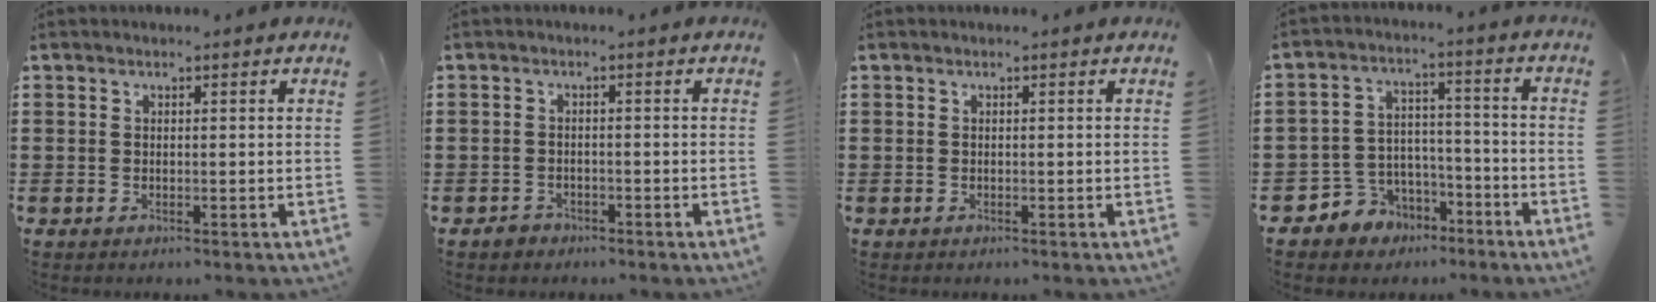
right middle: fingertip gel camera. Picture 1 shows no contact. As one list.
[{"total": 1.4, "force": [-1.1, 0.8, 0.0], "torque": [-0.005, -0.001, -0.024]}, {"total": 0.0}, {"total": 5.8, "force": [-4.2, 4.0, -0.1], "torque": [-0.026, 0.006, -0.084]}]